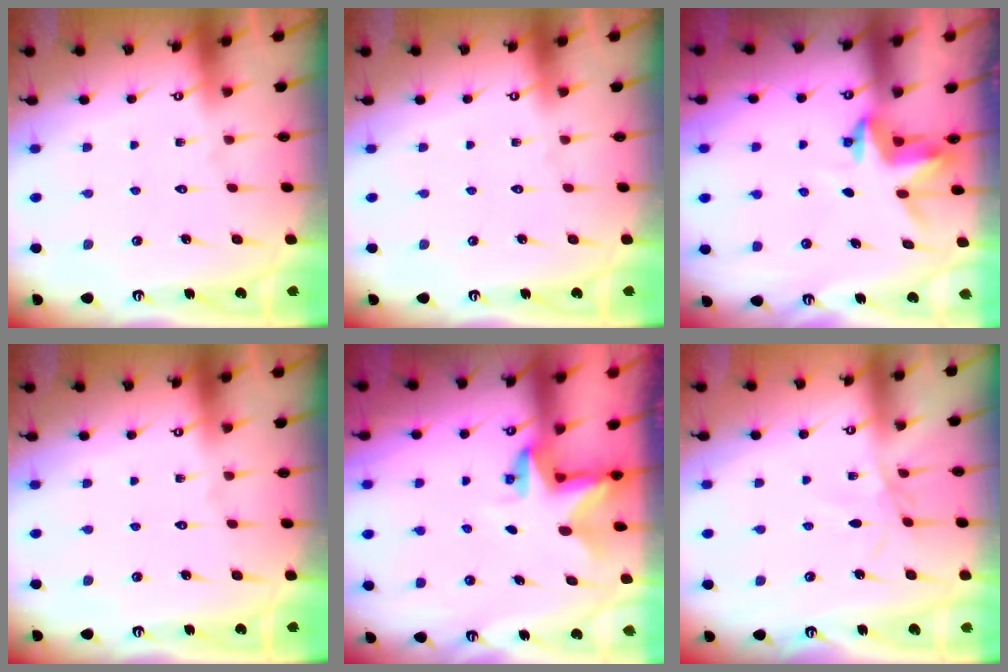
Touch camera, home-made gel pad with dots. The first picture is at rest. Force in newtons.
{"total": 0.0}
{"total": 3.2, "press": 3.2, "slide": 0.1}
{"total": 0.0}
{"total": 2.8, "press": 2.8, "slide": 0.3}
{"total": 2.2, "press": 2.1, "slide": 0.5}